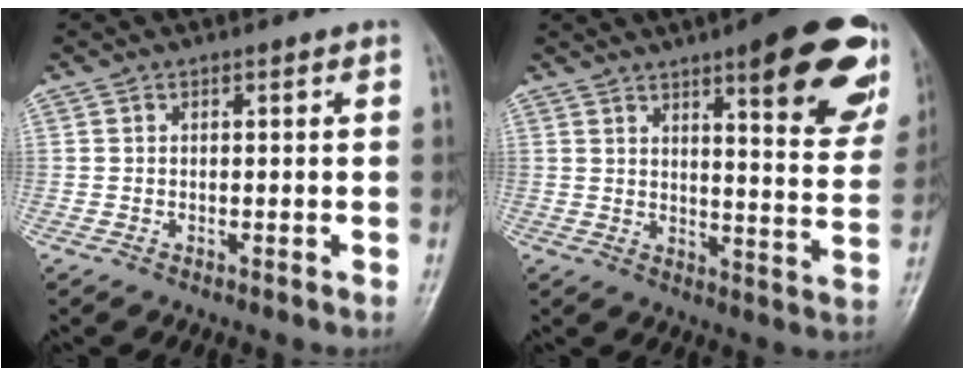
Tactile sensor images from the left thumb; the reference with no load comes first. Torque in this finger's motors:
{"motor_torque": [0.58, 0.52, 1.50, -1.27, 0.10]}